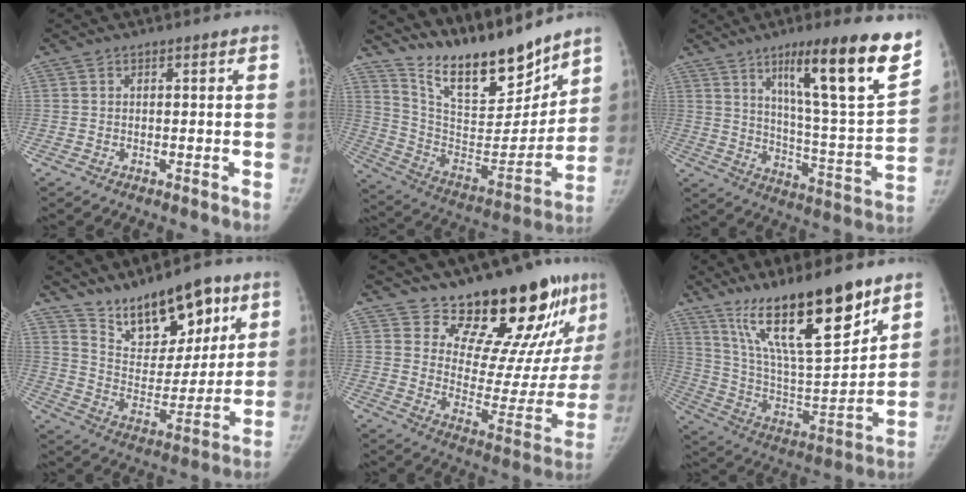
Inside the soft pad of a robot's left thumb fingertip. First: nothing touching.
{"total": 21.3, "force": [17.9, 5.9, 10.0], "torque": [-0.119, -0.110, 0.315]}
{"total": 23.3, "force": [13.3, 2.7, 19.0], "torque": [-0.260, -0.055, 0.208]}
{"total": 16.6, "force": [11.5, 7.4, 9.4], "torque": [-0.100, -0.070, 0.206]}
{"total": 20.2, "force": [16.1, 7.0, 10.1], "torque": [-0.088, -0.131, 0.230]}
{"total": 22.9, "force": [15.3, 5.4, 16.2], "torque": [-0.250, -0.073, 0.276]}